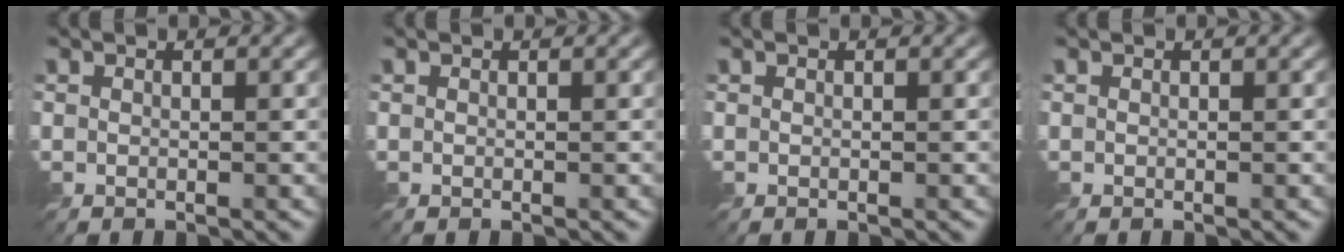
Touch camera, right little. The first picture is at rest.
{"total": 0.0}
{"total": 0.0}
{"total": 0.0}